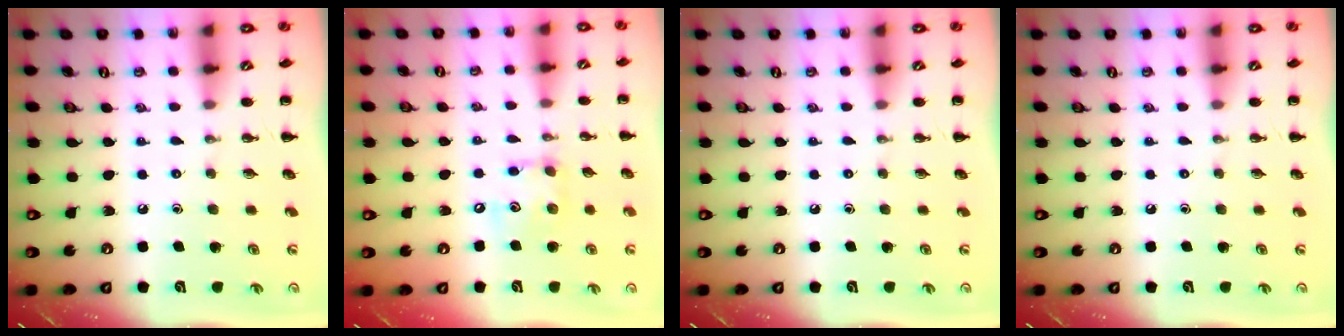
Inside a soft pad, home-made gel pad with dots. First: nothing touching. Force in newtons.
{"total": 7.9, "press": 7.9, "slide": 1.0}
{"total": 0.0}
{"total": 0.0}